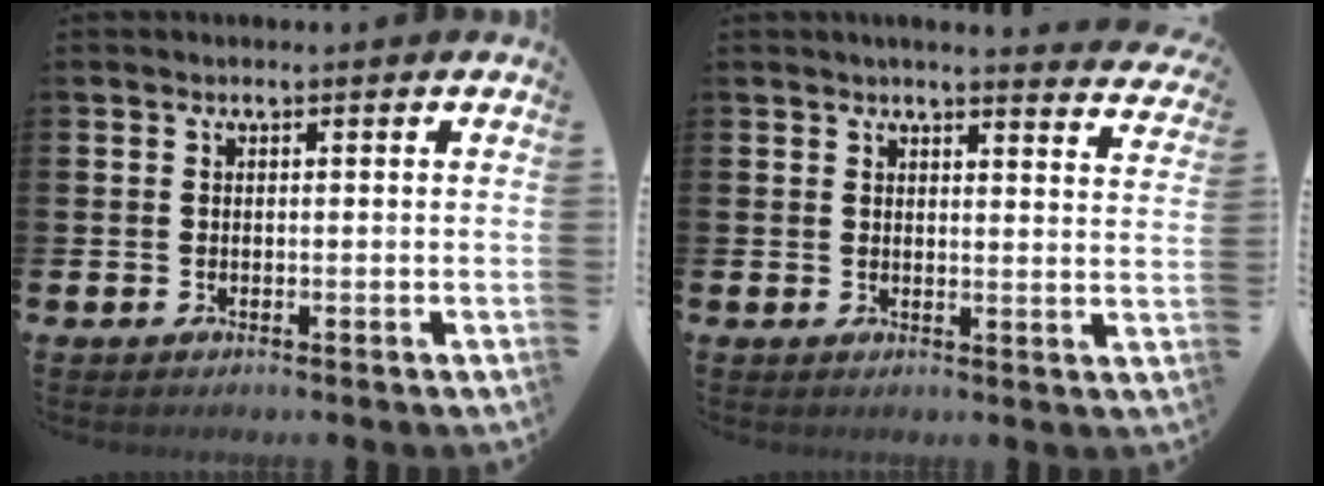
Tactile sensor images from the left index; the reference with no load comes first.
{"total": 3.6, "force": [3.6, -0.3, 0.5], "torque": [-0.006, -0.027, 0.060]}